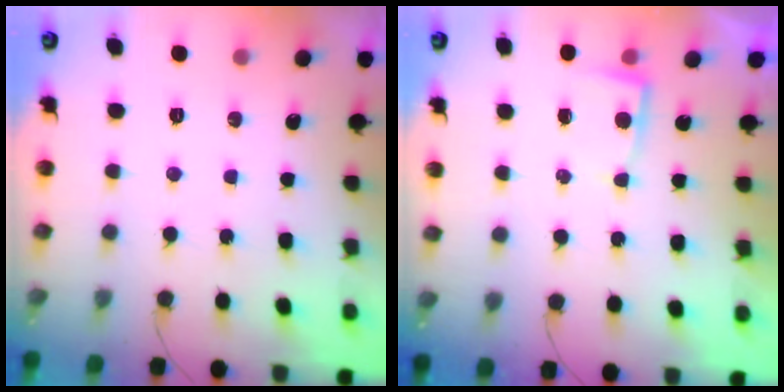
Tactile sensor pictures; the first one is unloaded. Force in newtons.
{"total": 3.3, "press": 3.3, "slide": 0.4}